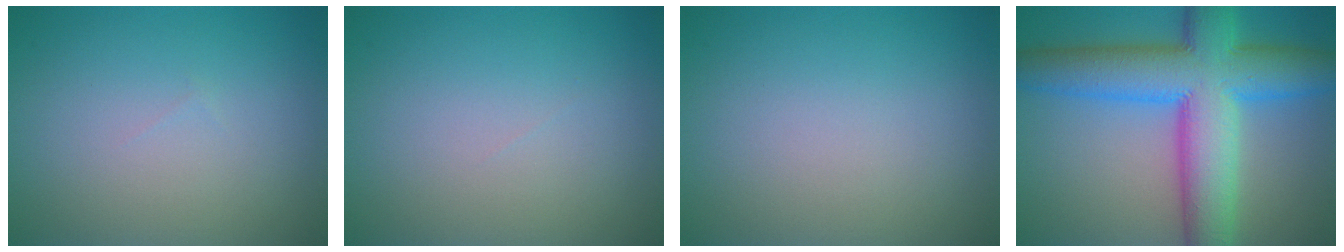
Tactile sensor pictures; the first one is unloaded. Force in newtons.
{"total": 0.0}
{"total": 0.0}
{"total": 12.5, "press": 12.5, "slide": 0.2}